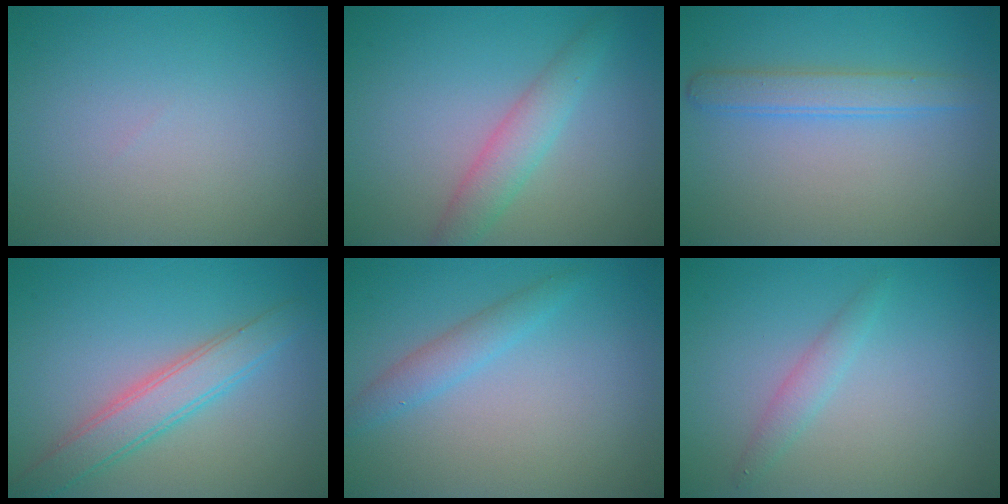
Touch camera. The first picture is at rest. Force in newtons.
{"total": 2.9, "press": 2.9, "slide": 0.1}
{"total": 2.5, "press": 2.5, "slide": 0.1}
{"total": 3.8, "press": 3.8, "slide": 0.1}
{"total": 2.0, "press": 2.0, "slide": 0.1}
{"total": 1.5, "press": 1.5, "slide": 0.0}